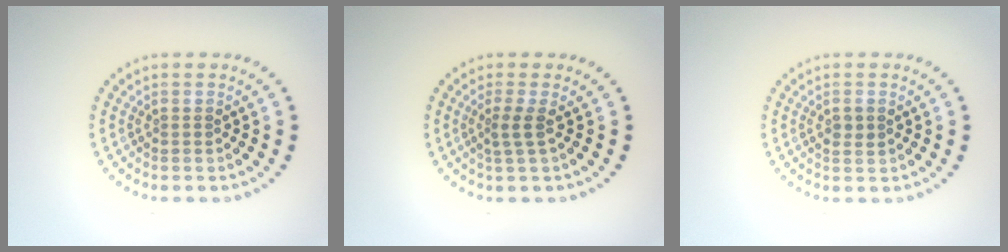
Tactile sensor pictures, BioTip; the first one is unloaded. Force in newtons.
{"total": 1.7, "press": 1.1, "slide": 1.2}
{"total": 1.2, "press": 1.2, "slide": 0.2}